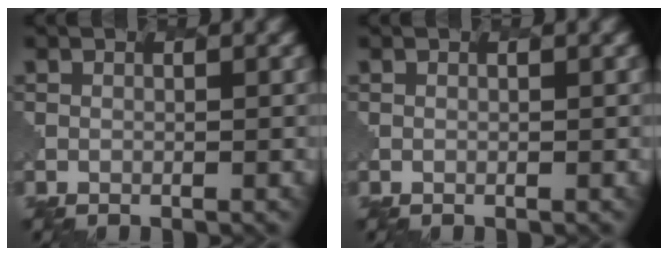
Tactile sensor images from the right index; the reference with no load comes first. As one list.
[{"total": 0.0}]